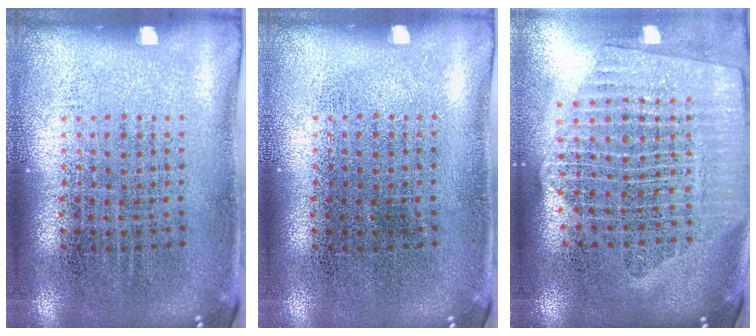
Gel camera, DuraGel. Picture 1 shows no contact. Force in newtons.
{"total": 0.0}
{"total": 2.3, "press": 2.1, "slide": 1.1}